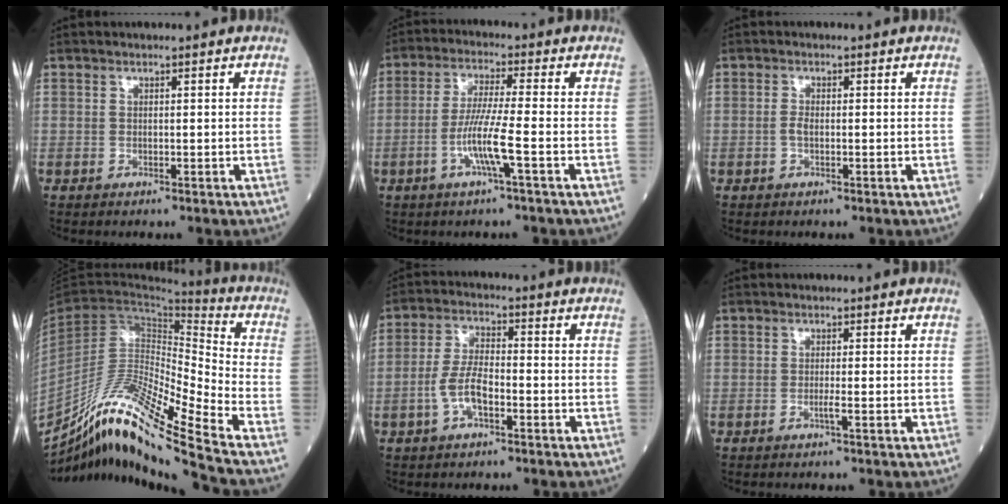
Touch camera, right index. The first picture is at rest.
{"total": 7.0, "force": [-2.5, -0.5, 6.5], "torque": [-0.131, -0.005, -0.052]}
{"total": 1.3, "force": [-0.3, 0.5, 1.2], "torque": [-0.024, 0.003, -0.006]}
{"total": 18.6, "force": [-14.7, -1.7, 11.2], "torque": [-0.215, -0.003, -0.271]}
{"total": 6.1, "force": [-2.3, 2.2, 5.2], "torque": [-0.111, 0.008, -0.047]}
{"total": 1.0, "force": [-0.5, -0.3, 0.8], "torque": [-0.013, 0.000, -0.011]}